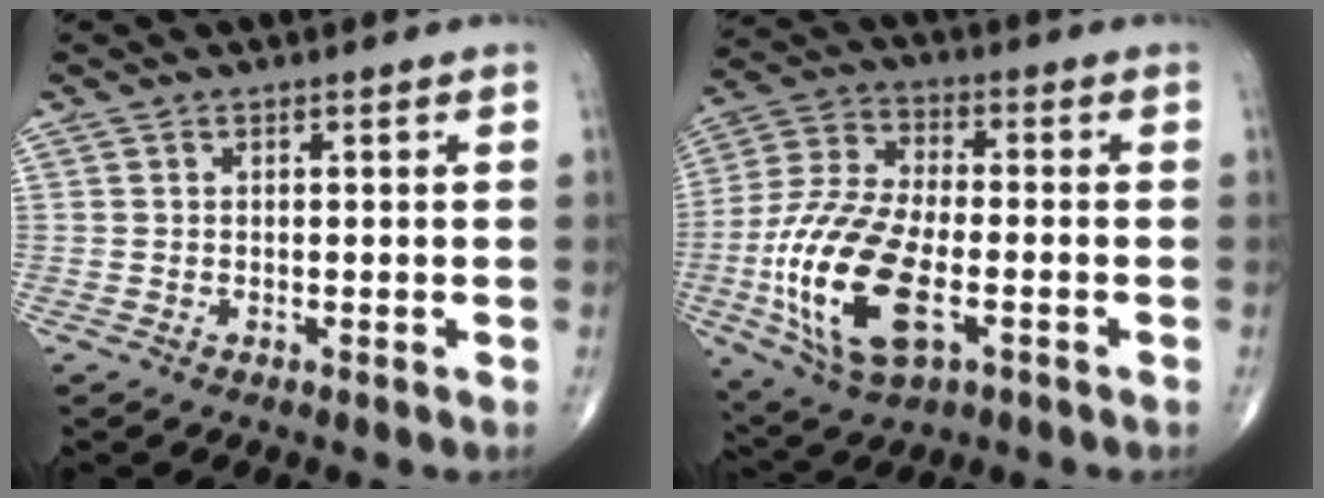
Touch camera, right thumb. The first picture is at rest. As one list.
[{"total": 19.8, "force": [-5.3, 9.5, 16.5], "torque": [-0.349, 0.010, -0.092]}]